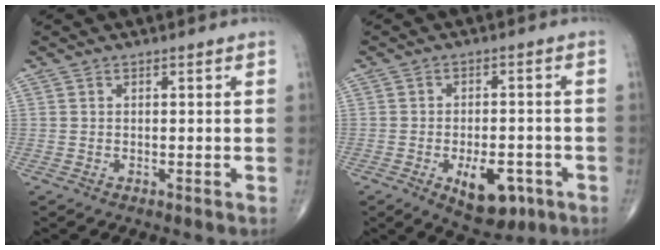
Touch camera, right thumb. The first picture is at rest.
{"total": 9.1, "force": [-3.8, 4.8, 6.8], "torque": [-0.078, 0.012, -0.046]}